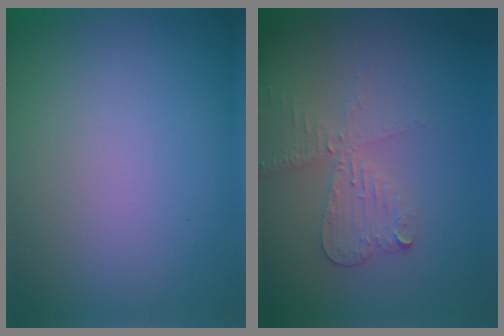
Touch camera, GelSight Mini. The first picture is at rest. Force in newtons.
{"total": 3.3, "press": 2.8, "slide": 1.6}